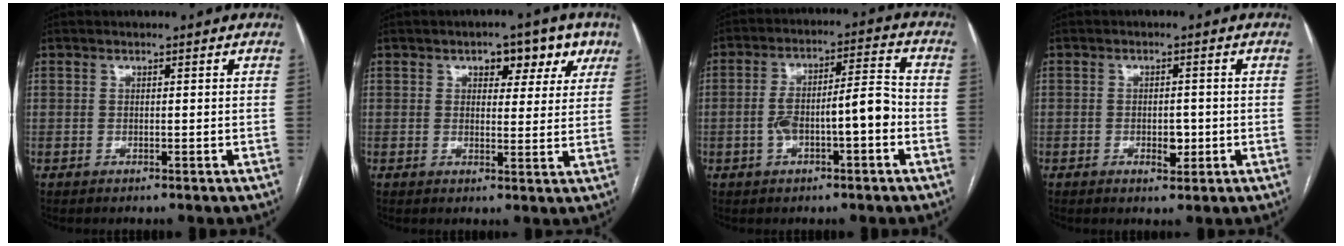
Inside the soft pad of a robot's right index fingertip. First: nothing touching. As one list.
[{"total": 6.8, "force": [3.7, 3.9, 4.2], "torque": [-0.033, 0.014, 0.044]}, {"total": 9.2, "force": [-2.2, 2.2, 8.7], "torque": [-0.156, 0.034, -0.031]}, {"total": 2.8, "force": [-0.7, 1.5, 2.2], "torque": [-0.031, 0.004, -0.003]}]